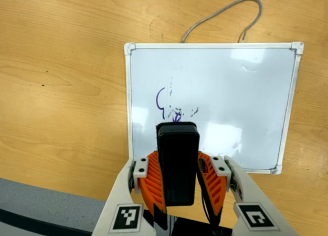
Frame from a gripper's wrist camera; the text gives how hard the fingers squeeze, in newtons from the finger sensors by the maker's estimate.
{"total": 7.2, "left": 6.4, "right": 8.1}